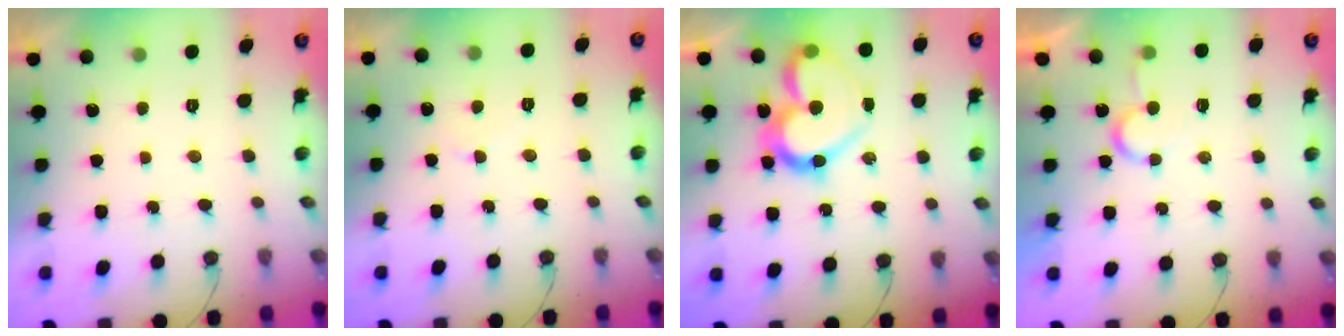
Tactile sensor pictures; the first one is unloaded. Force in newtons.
{"total": 2.5, "press": 2.4, "slide": 0.3}
{"total": 16.6, "press": 16.4, "slide": 2.1}
{"total": 6.3, "press": 6.2, "slide": 0.6}